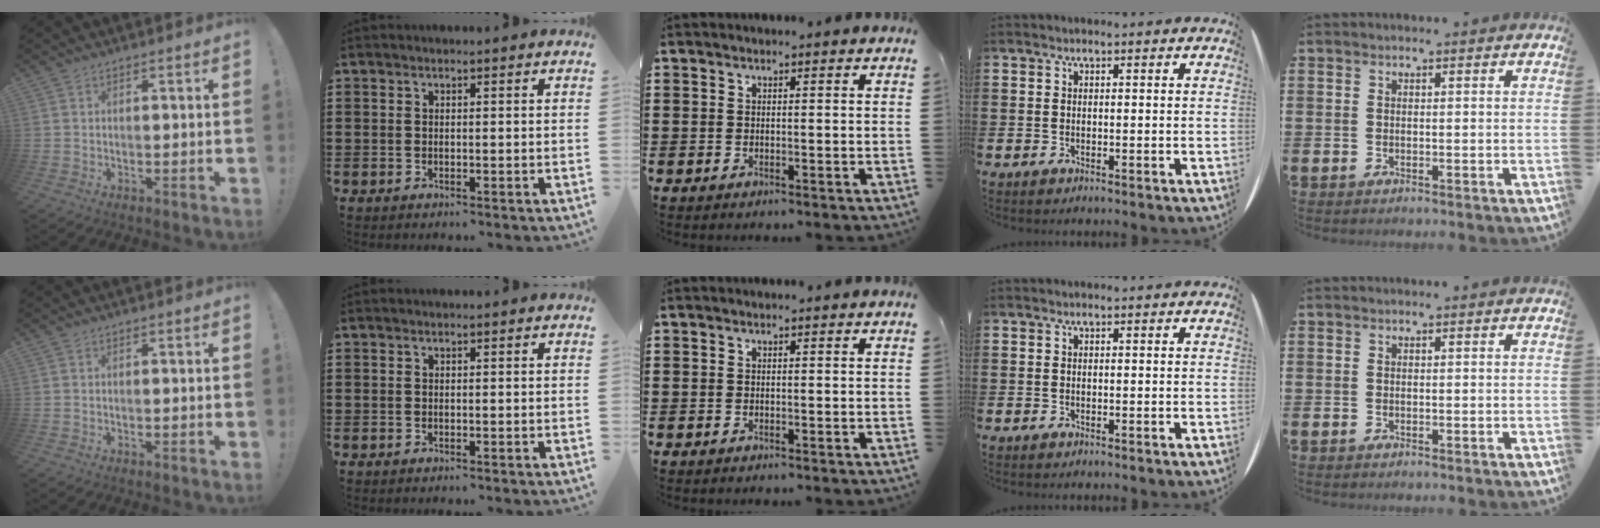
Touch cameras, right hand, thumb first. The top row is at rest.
{}